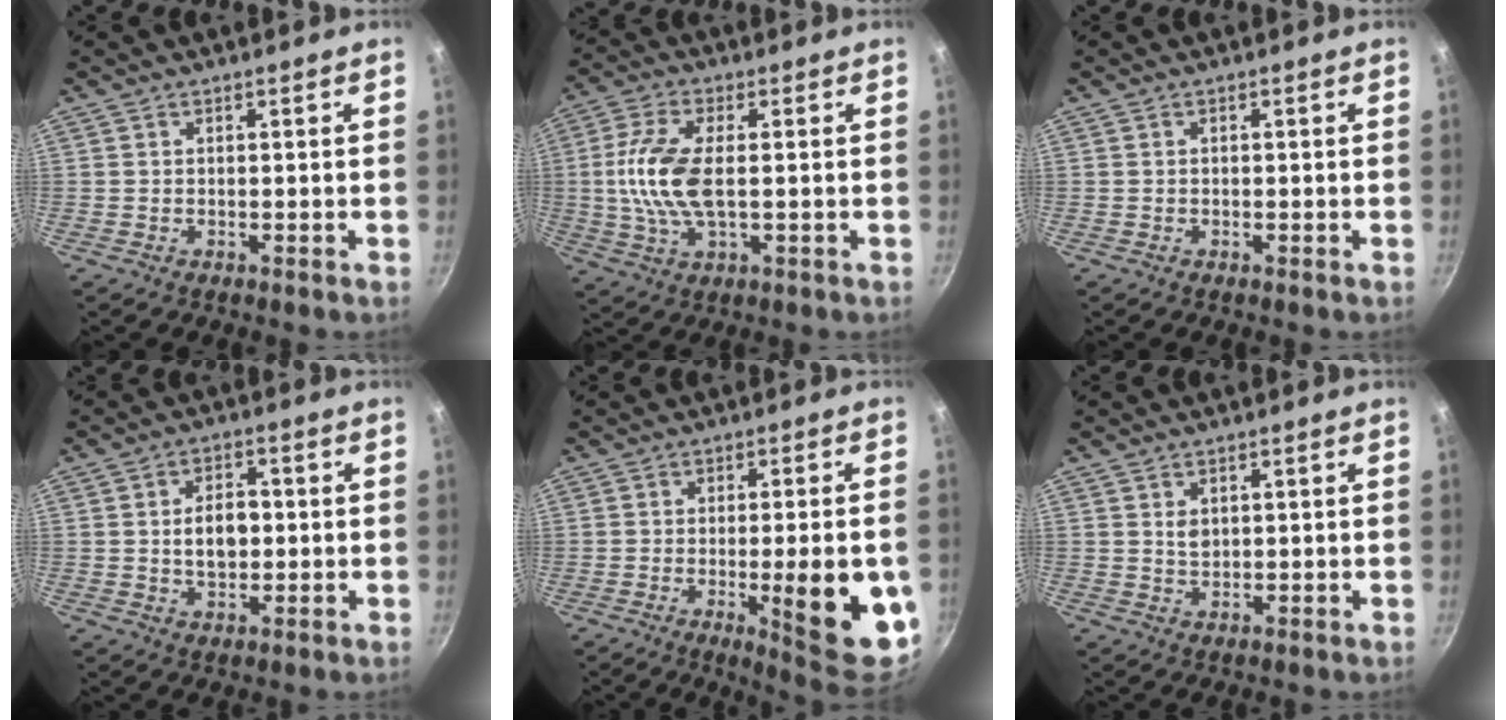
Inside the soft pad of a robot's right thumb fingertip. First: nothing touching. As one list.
[{"total": 11.0, "force": [0.2, 4.8, 9.9], "torque": [-0.211, 0.004, -0.001]}, {"total": 0.0}, {"total": 6.9, "force": [0.2, 4.4, 5.3], "torque": [-0.067, 0.005, 0.003]}, {"total": 16.7, "force": [-3.8, 4.2, 15.7], "torque": [-0.175, 0.000, -0.042]}, {"total": 2.4, "force": [0.9, 1.5, 1.5], "torque": [-0.024, -0.008, 0.018]}]